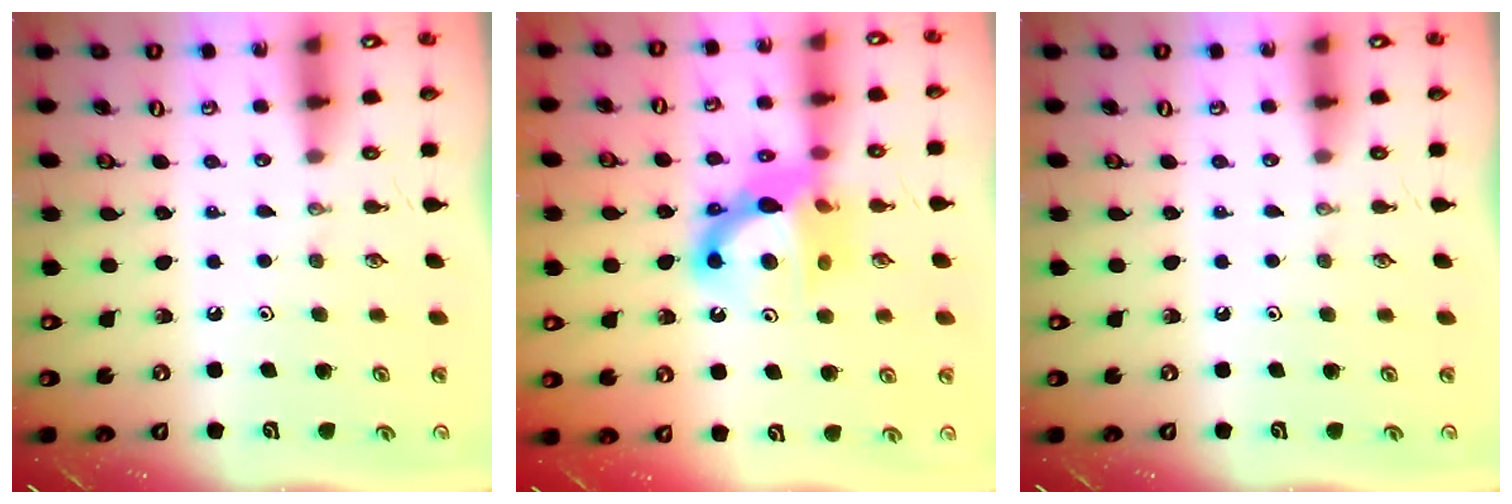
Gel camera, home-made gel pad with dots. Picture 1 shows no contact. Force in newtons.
{"total": 11.3, "press": 11.0, "slide": 2.4}
{"total": 0.0}